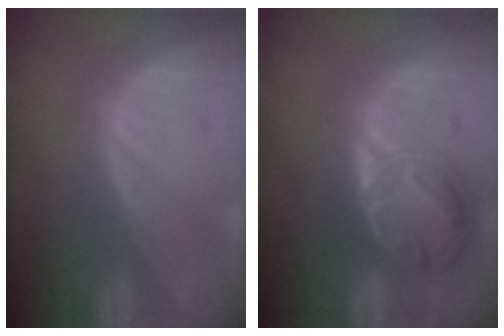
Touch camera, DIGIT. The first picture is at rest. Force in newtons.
{"total": 8.5, "press": 7.2, "slide": 4.5}